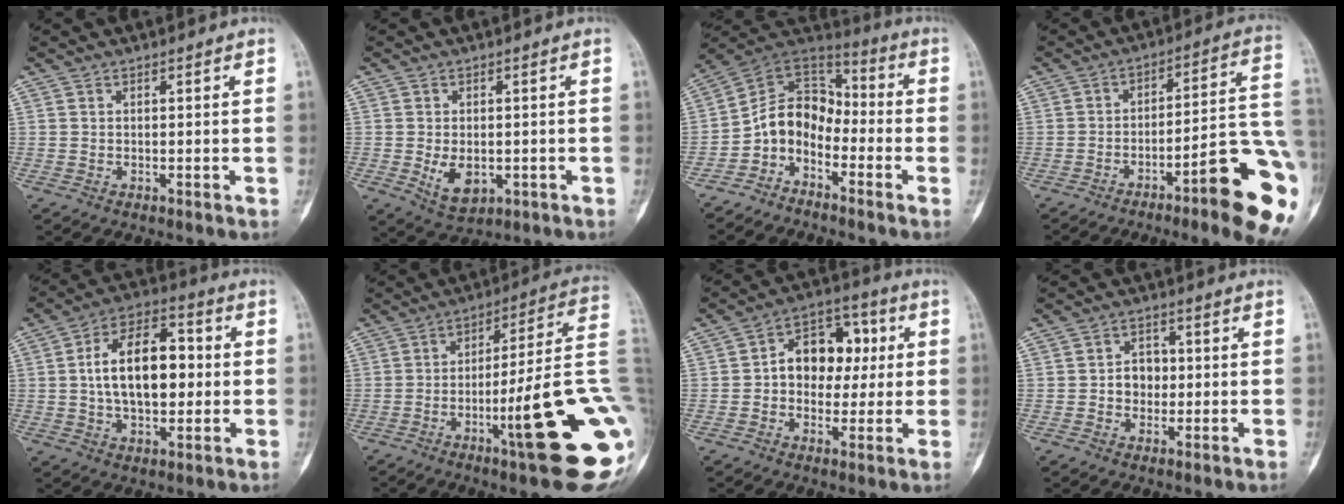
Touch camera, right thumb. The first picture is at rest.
{"total": 5.9, "force": [-1.2, 3.8, 4.3], "torque": [-0.060, -0.007, -0.007]}
{"total": 10.2, "force": [-4.9, 7.4, 5.0], "torque": [-0.063, 0.084, -0.109]}
{"total": 18.9, "force": [-8.4, 3.2, 16.7], "torque": [-0.165, 0.058, -0.116]}
{"total": 16.2, "force": [0.8, 9.3, 13.2], "torque": [-0.196, 0.025, 0.008]}
{"total": 23.0, "force": [-6.6, 3.1, 21.8], "torque": [-0.233, 0.017, -0.093]}
{"total": 12.6, "force": [1.3, 9.3, 8.5], "torque": [-0.081, 0.027, 0.012]}
{"total": 5.0, "force": [-0.2, 4.2, 2.7], "torque": [-0.015, 0.010, -0.007]}